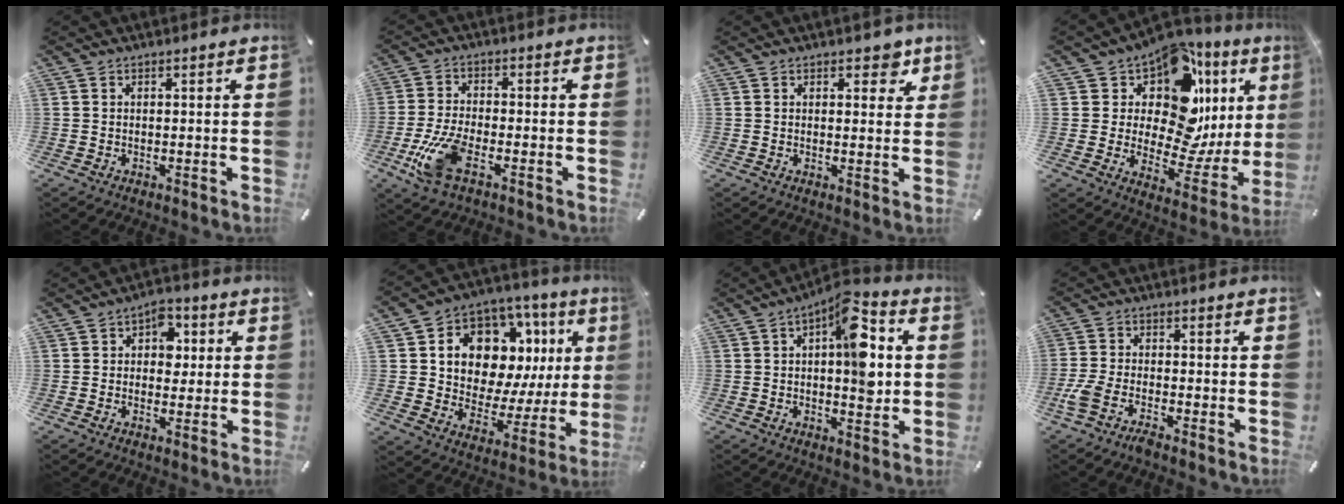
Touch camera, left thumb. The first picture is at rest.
{"total": 10.9, "force": [-4.1, 5.0, 8.9], "torque": [-0.193, -0.001, -0.073]}
{"total": 4.9, "force": [2.7, 3.0, 2.8], "torque": [-0.015, -0.008, 0.038]}
{"total": 16.9, "force": [8.5, 9.9, 10.8], "torque": [-0.139, -0.099, 0.139]}
{"total": 6.3, "force": [0.9, 4.9, 3.9], "torque": [-0.036, -0.001, 0.005]}
{"total": 13.6, "force": [6.7, 9.1, 7.5], "torque": [-0.120, -0.060, 0.121]}
{"total": 13.4, "force": [2.2, 6.3, 11.7], "torque": [-0.142, -0.012, 0.035]}
{"total": 5.8, "force": [-3.9, 2.1, 3.7], "torque": [-0.096, 0.001, -0.078]}